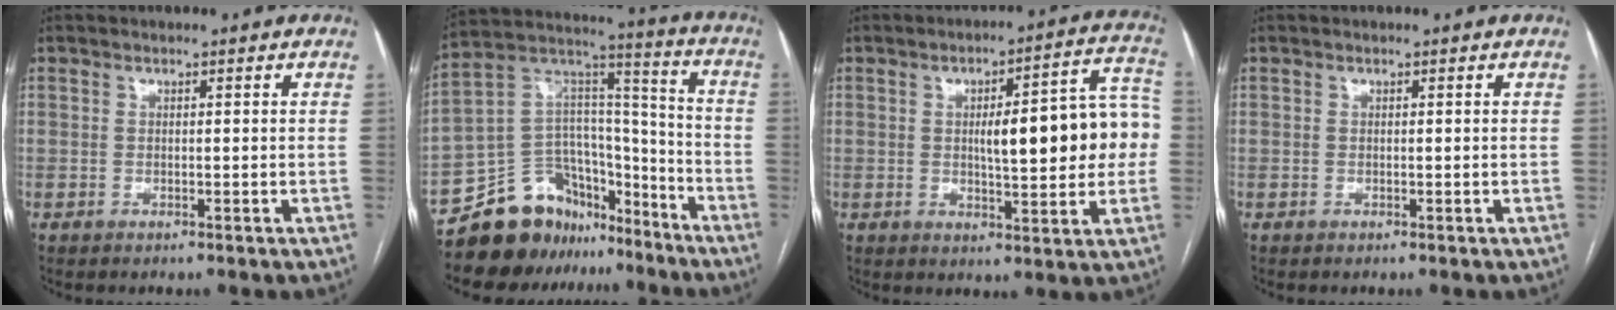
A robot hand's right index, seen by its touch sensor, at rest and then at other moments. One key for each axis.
{"total": 17.0, "fx": -13.8, "fy": 8.8, "fz": 4.5, "tx": -0.068, "ty": 0.085, "tz": -0.237}
{"total": 14.9, "fx": 0.5, "fy": 3.5, "fz": 14.5, "tx": -0.186, "ty": 0.034, "tz": 0.010}
{"total": 0.0}